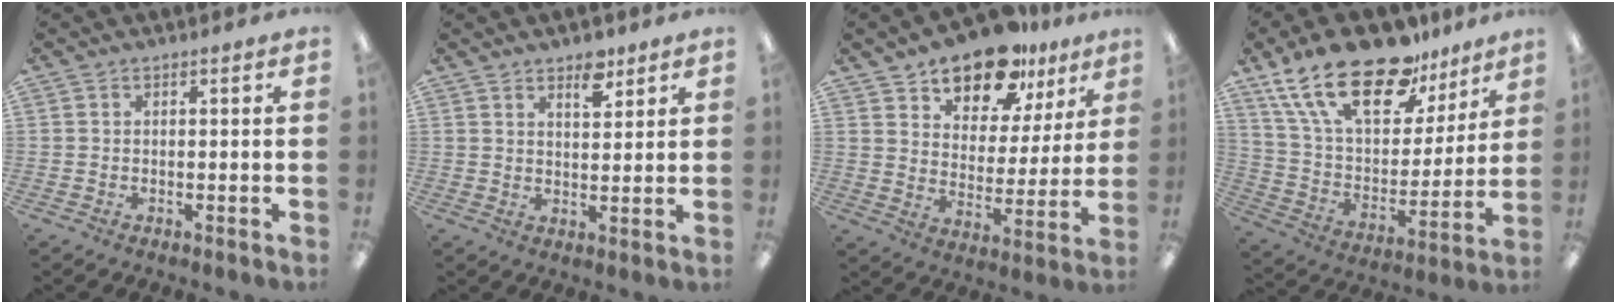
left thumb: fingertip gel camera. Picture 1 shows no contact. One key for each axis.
{"total": 5.2, "fx": 4.0, "fy": 2.3, "fz": 2.5, "tx": -0.017, "ty": -0.025, "tz": 0.065}
{"total": 15.0, "fx": 12.1, "fy": 7.2, "fz": 5.2, "tx": -0.081, "ty": -0.086, "tz": 0.217}
{"total": 23.8, "fx": 16.1, "fy": 11.1, "fz": 13.6, "tx": -0.255, "ty": -0.094, "tz": 0.287}